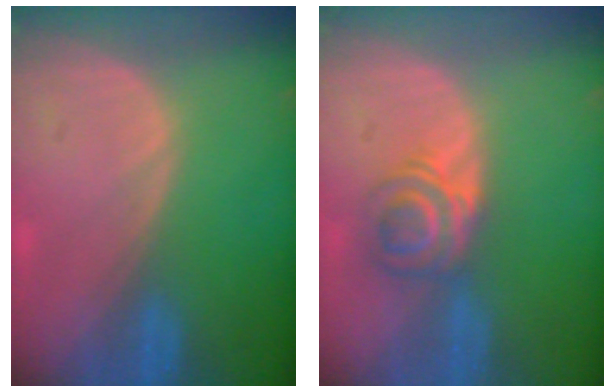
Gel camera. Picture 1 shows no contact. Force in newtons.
{"total": 5.9, "press": 4.9, "slide": 3.2}